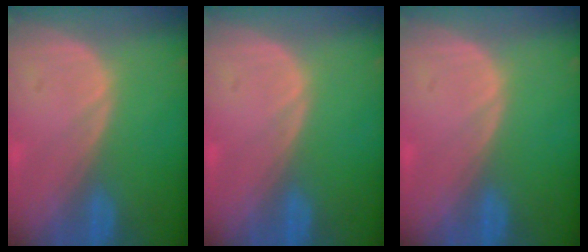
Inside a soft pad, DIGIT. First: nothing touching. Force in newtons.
{"total": 0.0}
{"total": 0.0}